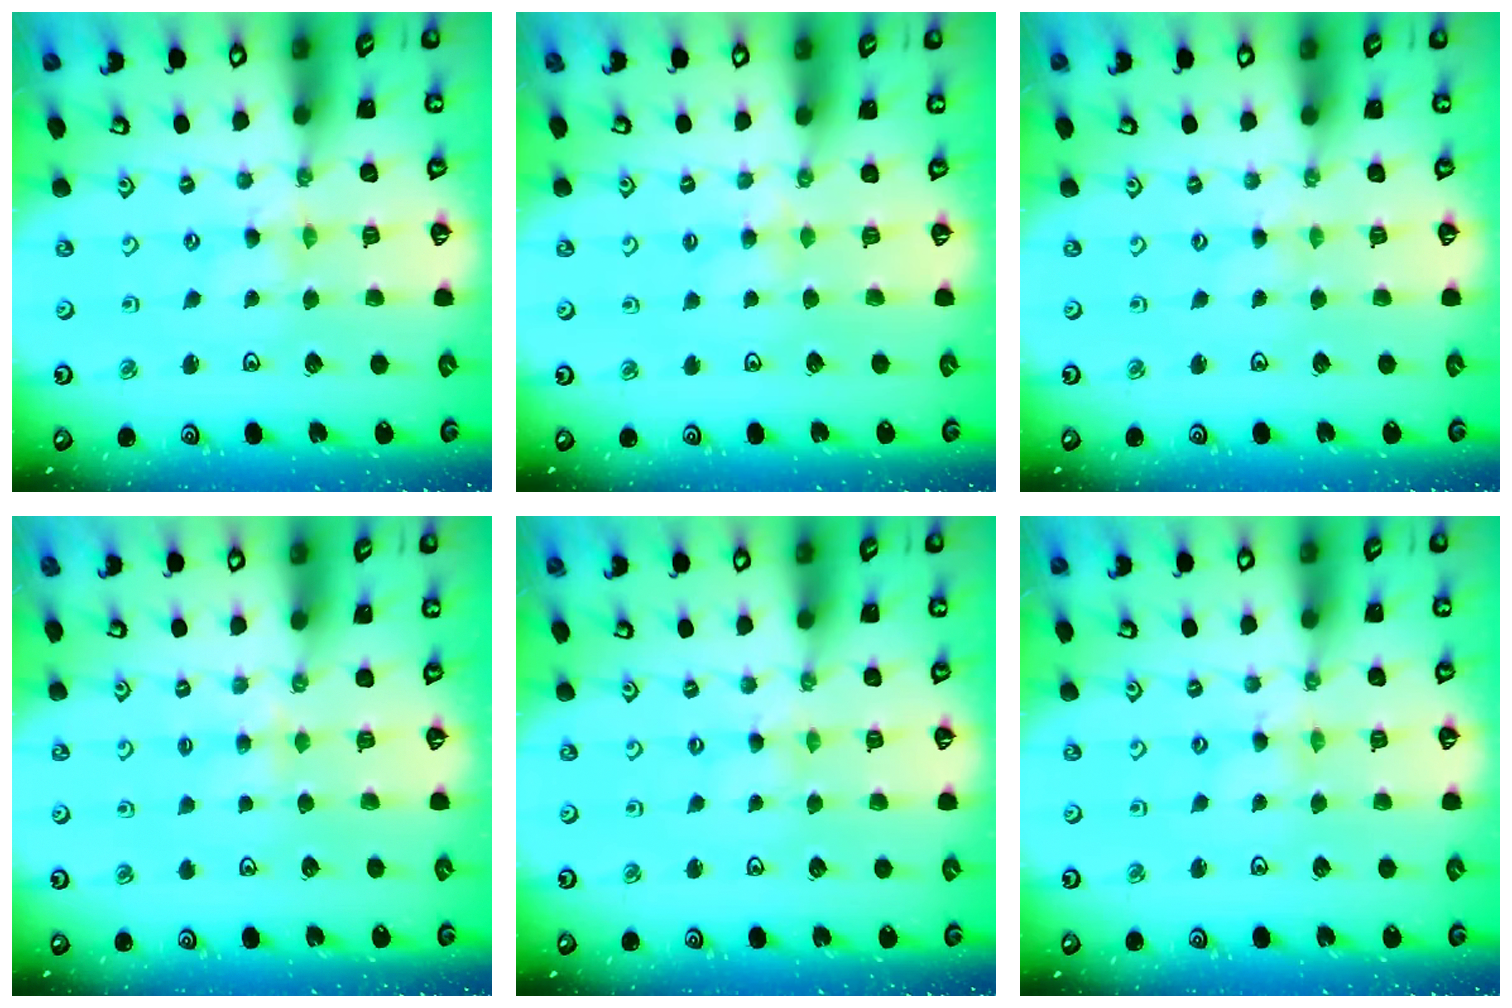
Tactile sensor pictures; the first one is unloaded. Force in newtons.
{"total": 3.9, "press": 3.9, "slide": 0.6}
{"total": 0.5, "press": 0.5, "slide": 0.1}
{"total": 4.0, "press": 4.0, "slide": 0.7}
{"total": 0.0}
{"total": 1.7, "press": 1.7, "slide": 0.2}